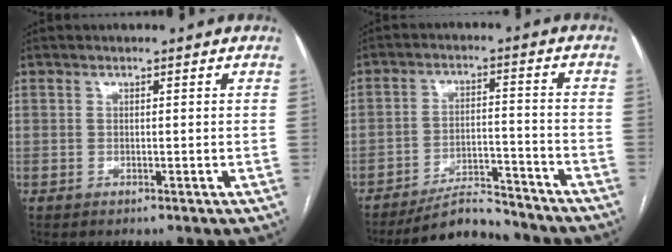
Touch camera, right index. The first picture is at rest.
{"total": 8.8, "force": [-8.5, 1.3, 2.0], "torque": [-0.030, 0.007, -0.143]}